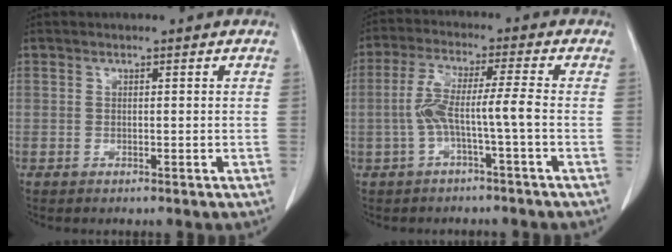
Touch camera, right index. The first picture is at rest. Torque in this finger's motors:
{"motor_torque": [1.21, -0.48, 0.66, 0.20]}